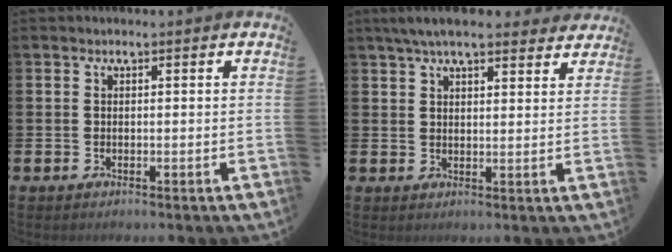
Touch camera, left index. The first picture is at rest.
{"total": 5.7, "force": [5.0, 1.2, 2.4], "torque": [-0.054, -0.010, 0.092]}